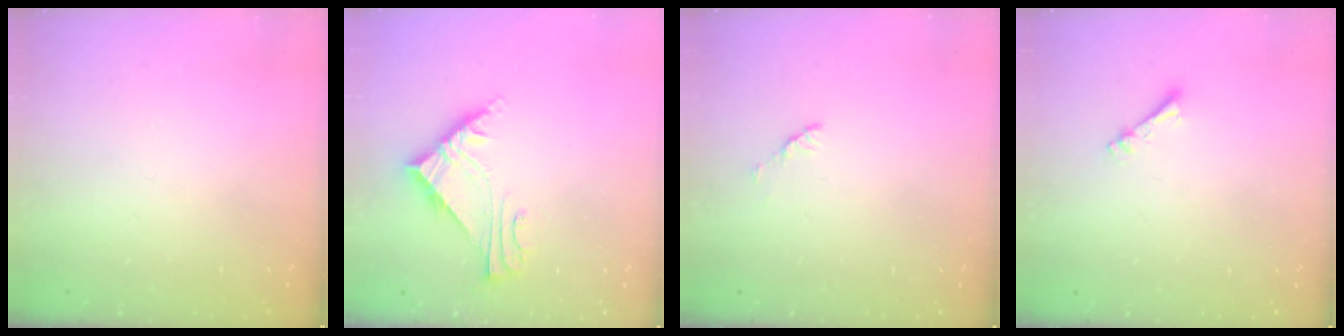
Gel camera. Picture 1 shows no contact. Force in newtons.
{"total": 6.3, "press": 6.3, "slide": 0.6}
{"total": 2.8, "press": 2.7, "slide": 0.4}
{"total": 2.7, "press": 2.7, "slide": 0.4}